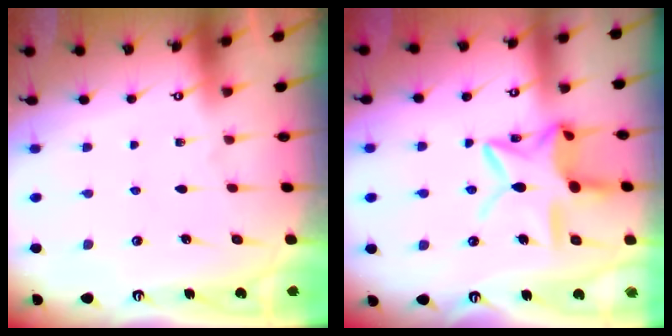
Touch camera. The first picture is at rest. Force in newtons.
{"total": 15.2, "press": 15.1, "slide": 1.1}